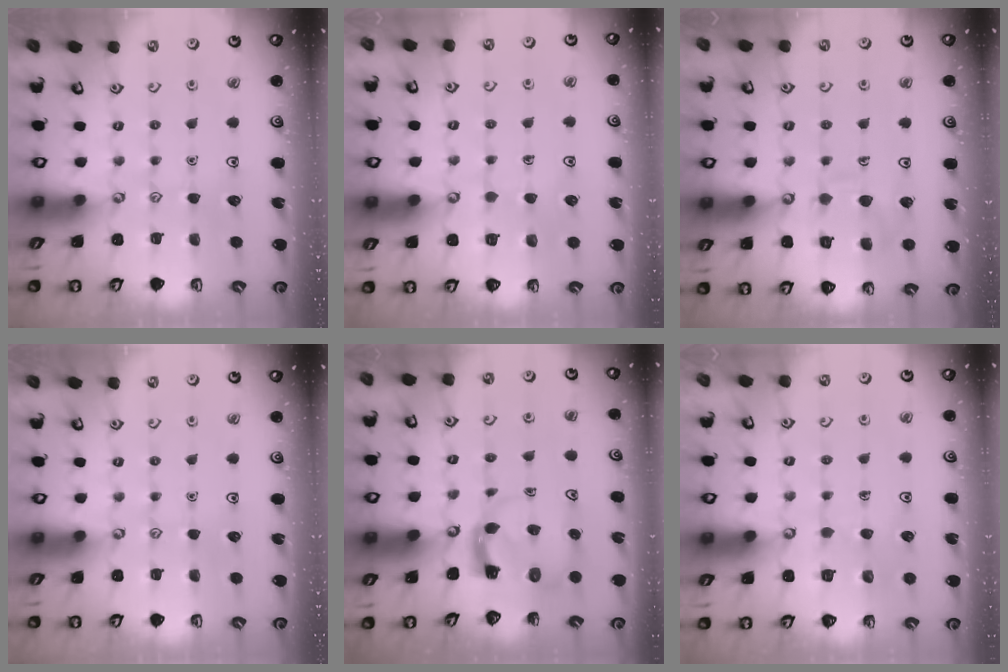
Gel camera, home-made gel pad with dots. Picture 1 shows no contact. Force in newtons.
{"total": 2.8, "press": 2.8, "slide": 0.3}
{"total": 9.3, "press": 9.3, "slide": 0.8}
{"total": 0.0}
{"total": 3.7, "press": 3.7, "slide": 0.6}
{"total": 3.0, "press": 3.0, "slide": 0.2}